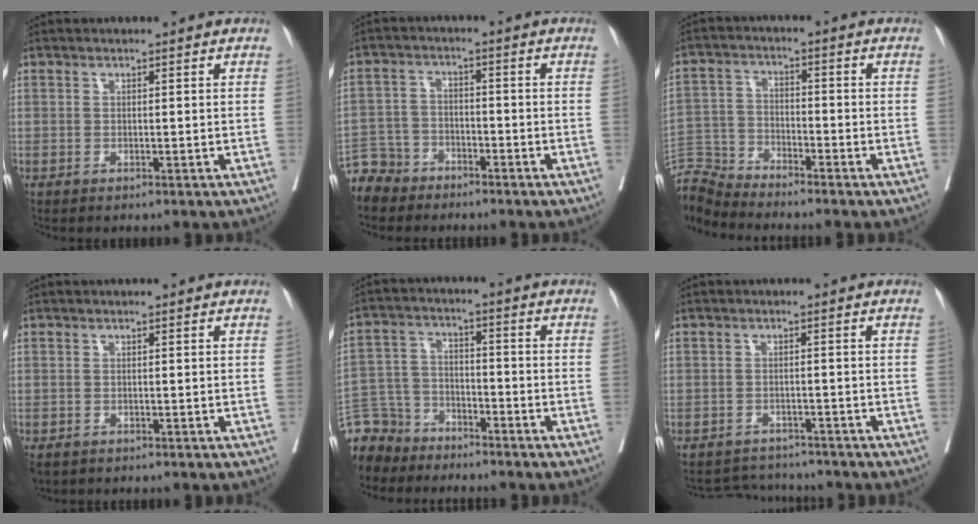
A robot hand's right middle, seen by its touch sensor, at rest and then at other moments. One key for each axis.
{"total": 6.5, "fx": -5.6, "fy": 3.4, "fz": 0.0, "tx": 0.001, "ty": -0.003, "tz": -0.112}
{"total": 7.9, "fx": -7.9, "fy": -0.5, "fz": -0.1, "tx": -0.005, "ty": 0.011, "tz": -0.154}
{"total": 2.2, "fx": -1.5, "fy": 1.5, "fz": 0.6, "tx": -0.015, "ty": -0.003, "tz": -0.024}
{"total": 10.5, "fx": -9.1, "fy": 5.2, "fz": 0.6, "tx": -0.029, "ty": 0.017, "tz": -0.172}
{"total": 4.3, "fx": -4.3, "fy": 0.4, "fz": -0.6, "tx": 0.009, "ty": 0.006, "tz": -0.066}